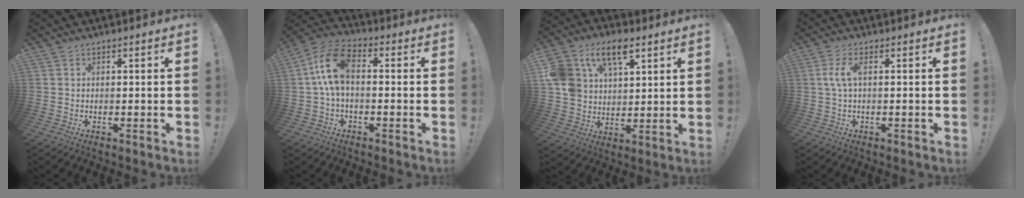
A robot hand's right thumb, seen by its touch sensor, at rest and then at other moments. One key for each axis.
{"total": 11.9, "fx": 1.1, "fy": 6.4, "fz": 10.0, "tx": -0.192, "ty": 0.011, "tz": 0.024}
{"total": 14.5, "fx": 7.9, "fy": 9.4, "fz": 7.7, "tx": -0.153, "ty": -0.027, "tz": 0.149}
{"total": 4.9, "fx": 0.6, "fy": 1.5, "fz": 4.6, "tx": -0.089, "ty": -0.001, "tz": 0.008}